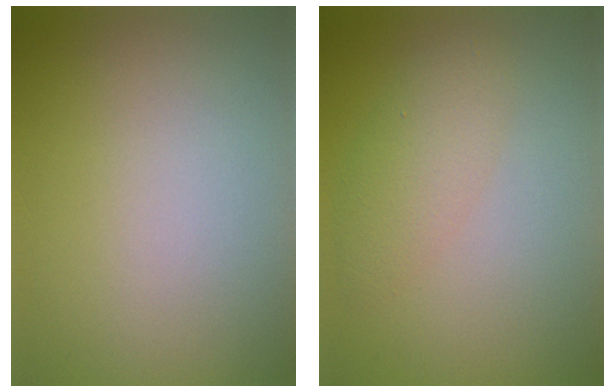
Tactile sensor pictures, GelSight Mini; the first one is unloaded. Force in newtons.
{"total": 2.7, "press": 2.7, "slide": 0.1}